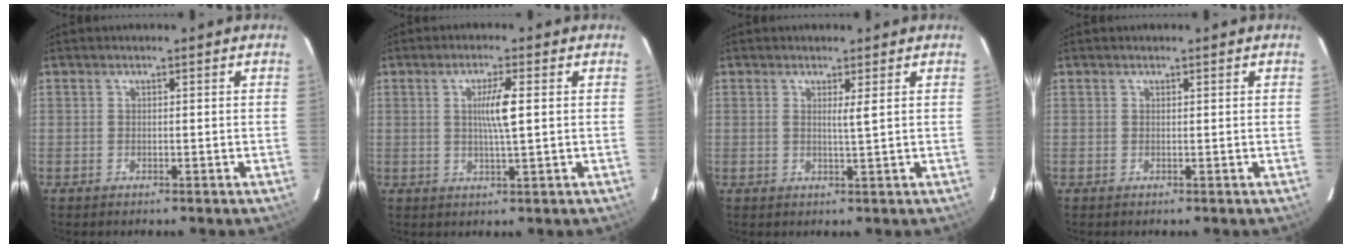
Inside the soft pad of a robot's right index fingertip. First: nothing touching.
{"total": 5.2, "force": [0.9, -0.1, 5.2], "torque": [-0.095, -0.003, 0.016]}
{"total": 1.6, "force": [0.6, -0.3, 1.4], "torque": [-0.028, -0.006, 0.010]}
{"total": 0.0}